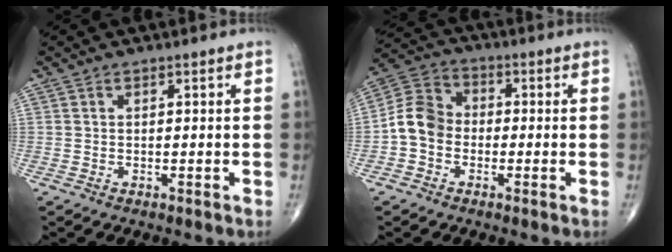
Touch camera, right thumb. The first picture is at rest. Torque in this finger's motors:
{"motor_torque": [-0.13, 0.37, 0.59, -0.34, 0.05]}